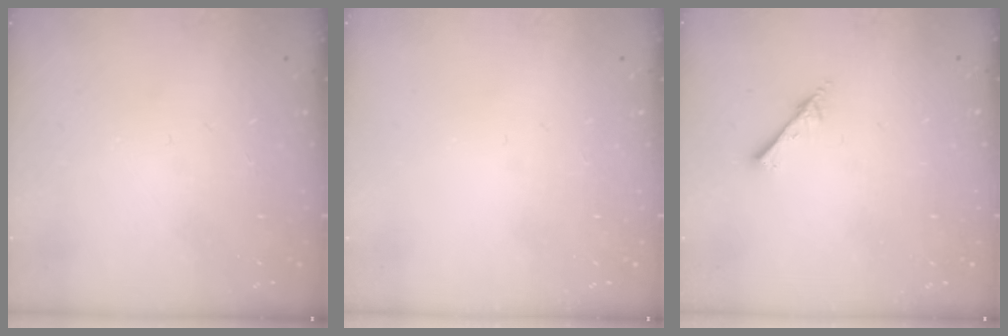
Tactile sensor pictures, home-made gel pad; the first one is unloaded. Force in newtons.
{"total": 0.0}
{"total": 2.2, "press": 2.2, "slide": 0.3}